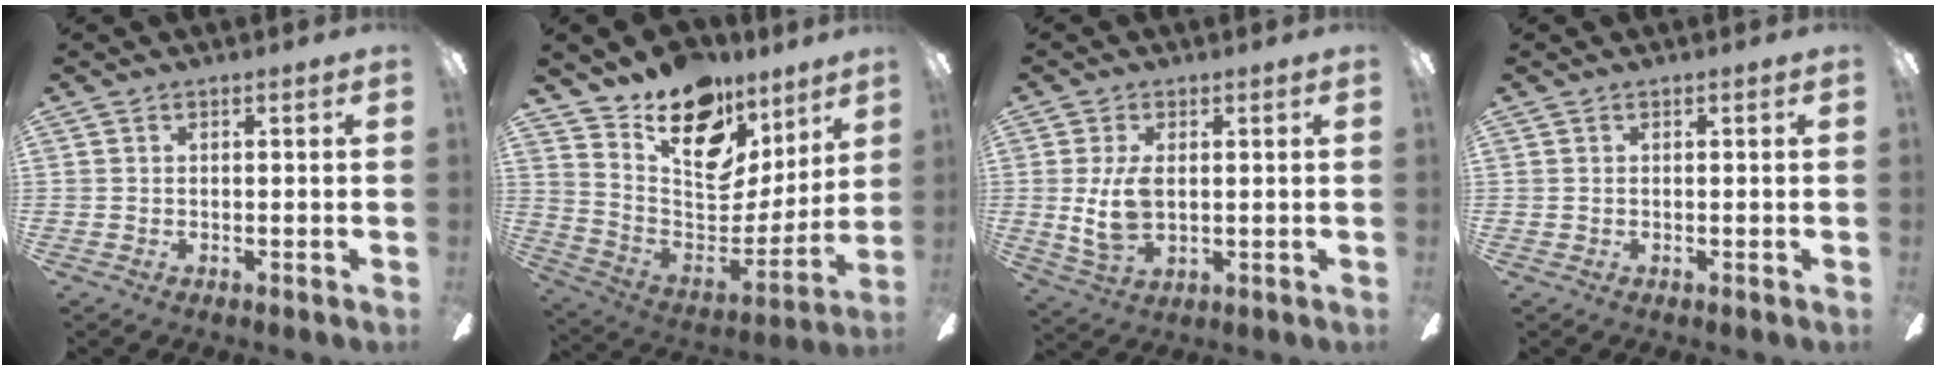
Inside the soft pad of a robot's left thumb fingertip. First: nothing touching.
{"total": 16.7, "force": [11.3, 9.8, 7.4], "torque": [-0.109, -0.092, 0.201]}
{"total": 8.1, "force": [0.8, 4.6, 6.6], "torque": [-0.137, 0.000, 0.012]}
{"total": 0.0}